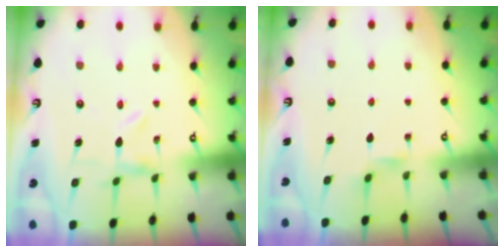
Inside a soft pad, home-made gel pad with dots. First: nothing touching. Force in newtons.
{"total": 1.7, "press": 1.7, "slide": 0.4}